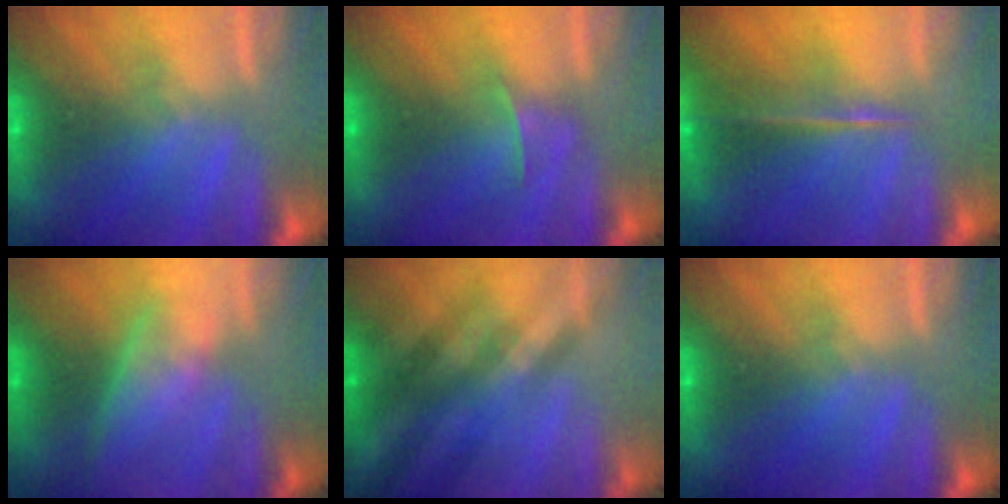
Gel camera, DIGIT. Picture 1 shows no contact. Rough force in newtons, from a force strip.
{"total": 2.4}
{"total": 5.7}
{"total": 2.7}
{"total": 2.6}
{"total": 0.0}